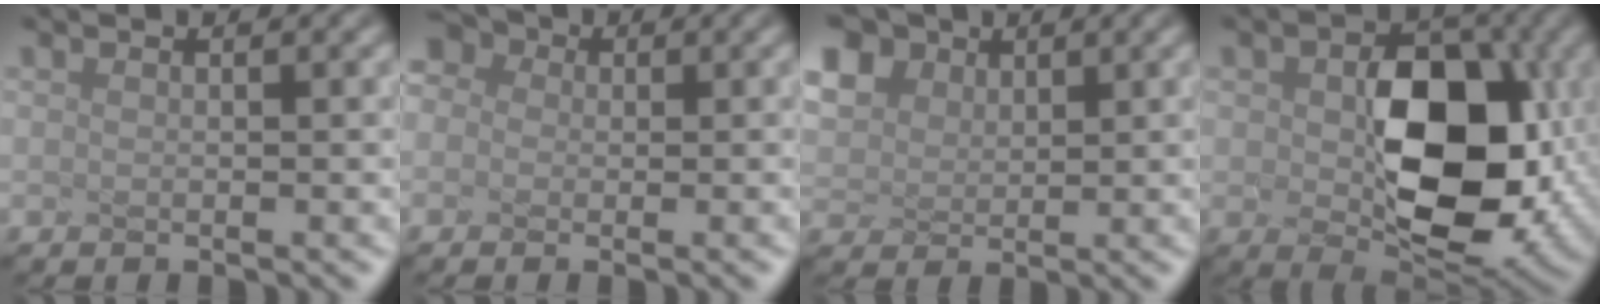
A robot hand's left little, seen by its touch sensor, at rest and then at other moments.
{"total": 2.8, "force": [0.1, 2.6, 1.1], "torque": [-0.039, 0.017, 0.004]}
{"total": 5.9, "force": [3.6, 4.1, 2.2], "torque": [-0.126, 0.021, 0.100]}
{"total": 8.7, "force": [-1.0, 5.3, 6.8], "torque": [-0.145, -0.026, 0.037]}